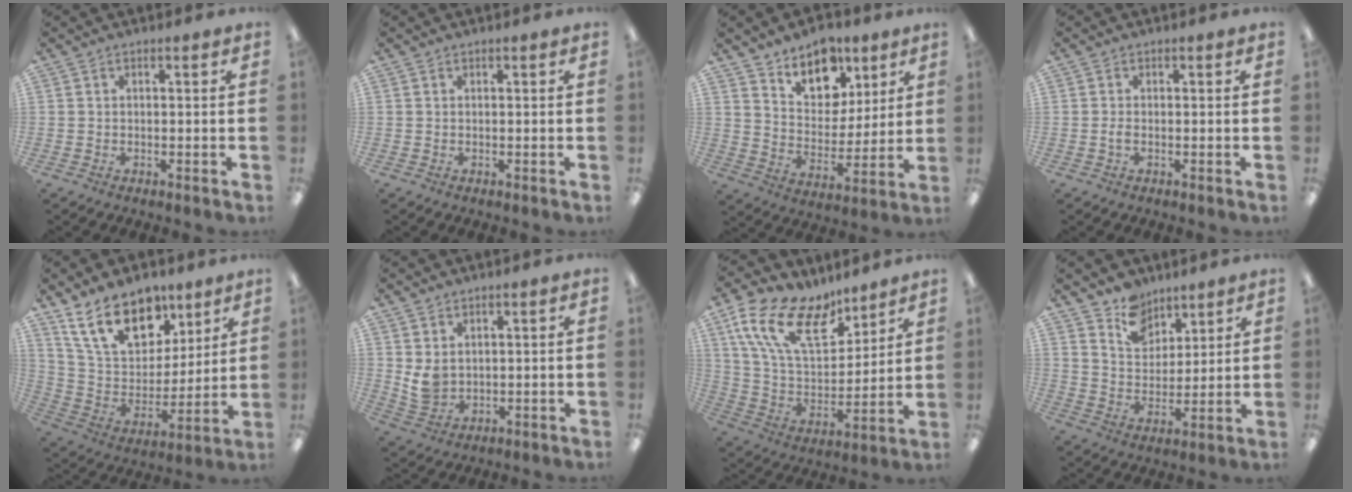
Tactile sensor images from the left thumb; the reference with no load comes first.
{"total": 0.0}
{"total": 12.5, "force": [8.8, 7.7, 4.2], "torque": [-0.057, -0.058, 0.162]}
{"total": 1.1, "force": [-0.3, 0.5, 0.9], "torque": [-0.018, 0.000, -0.005]}
{"total": 18.9, "force": [11.9, 10.8, 10.1], "torque": [-0.181, -0.047, 0.220]}
{"total": 4.7, "force": [2.2, 3.5, 2.2], "torque": [-0.046, -0.010, 0.042]}
{"total": 19.4, "force": [11.6, 9.8, 12.0], "torque": [-0.250, -0.056, 0.212]}
{"total": 9.7, "force": [7.6, 5.8, 1.6], "torque": [-0.027, -0.052, 0.145]}